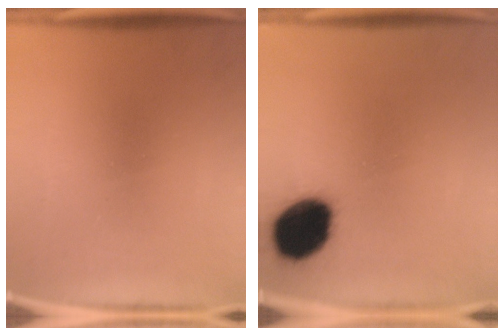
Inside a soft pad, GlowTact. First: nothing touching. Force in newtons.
{"total": 17.1}